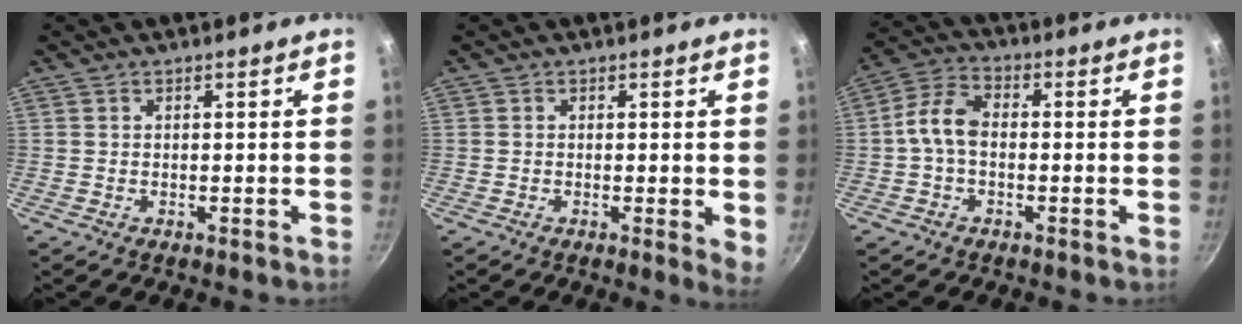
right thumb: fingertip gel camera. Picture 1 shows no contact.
{"total": 3.6, "force": [0.0, 1.1, 3.4], "torque": [-0.037, -0.010, -0.003]}
{"total": 7.0, "force": [-0.7, 4.2, 5.6], "torque": [-0.108, 0.032, -0.026]}